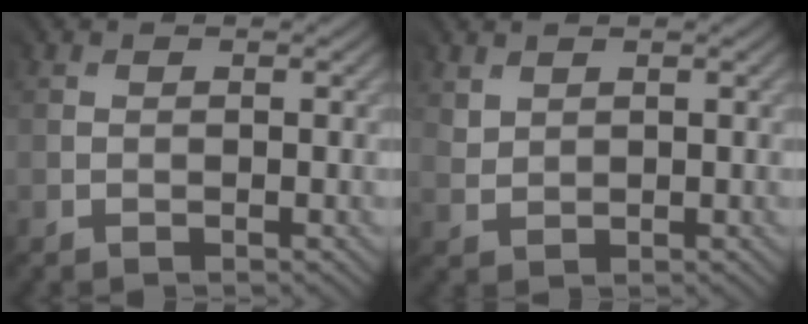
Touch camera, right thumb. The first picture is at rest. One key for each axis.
{"total": 2.8, "fx": 2.5, "fy": 1.1, "fz": -0.6, "tx": 0.009, "ty": 0.005, "tz": 0.050}